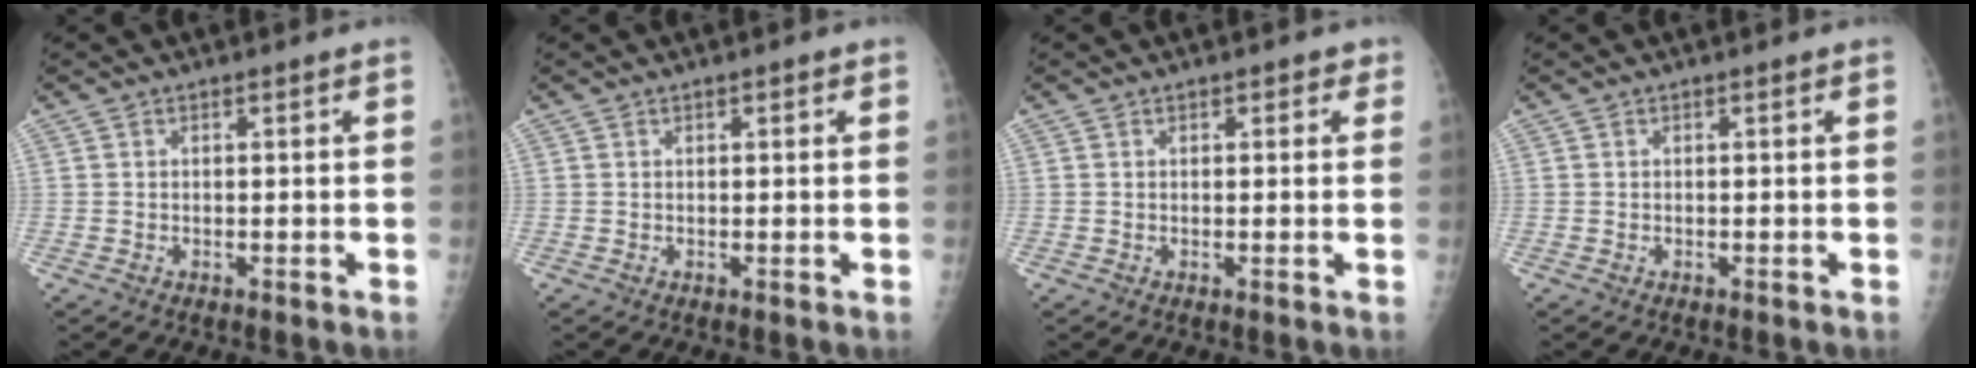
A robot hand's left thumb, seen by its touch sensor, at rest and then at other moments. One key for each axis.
{"total": 0.8, "fx": 0.4, "fy": 0.4, "fz": 0.5, "tx": -0.004, "ty": 0.000, "tz": 0.004}
{"total": 1.7, "fx": 1.0, "fy": 1.1, "fz": 0.8, "tx": 0.010, "ty": 0.000, "tz": 0.005}
{"total": 0.0}